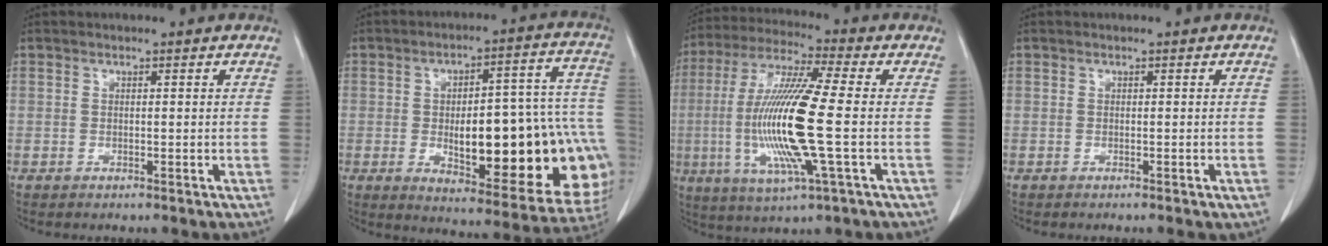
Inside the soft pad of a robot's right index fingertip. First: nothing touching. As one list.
[{"total": 25.8, "force": [-4.5, 8.4, 24.0], "torque": [-0.231, 0.035, -0.033]}, {"total": 17.0, "force": [-2.1, 0.7, 16.8], "torque": [-0.349, -0.010, -0.046]}, {"total": 0.7, "force": [-0.6, 0.1, 0.4], "torque": [-0.007, -0.002, -0.007]}]